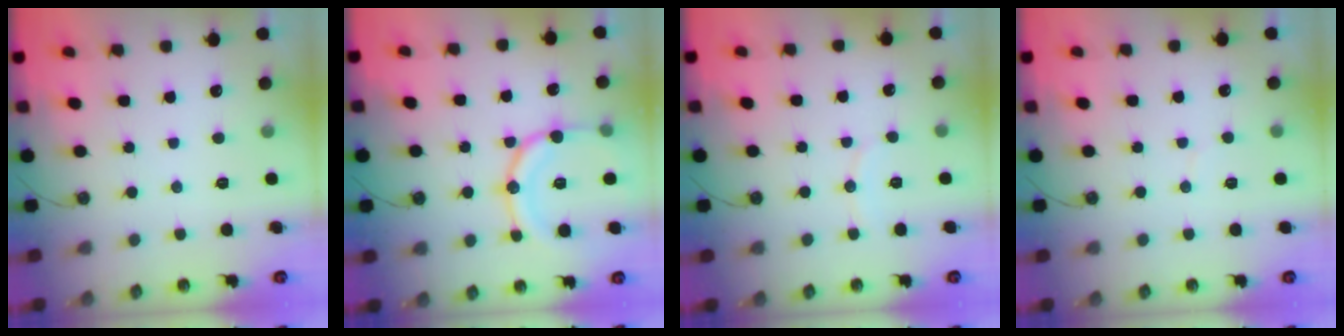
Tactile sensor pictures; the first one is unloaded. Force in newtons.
{"total": 16.3, "press": 16.0, "slide": 3.2}
{"total": 4.8, "press": 4.7, "slide": 0.3}
{"total": 2.9, "press": 2.9, "slide": 0.2}